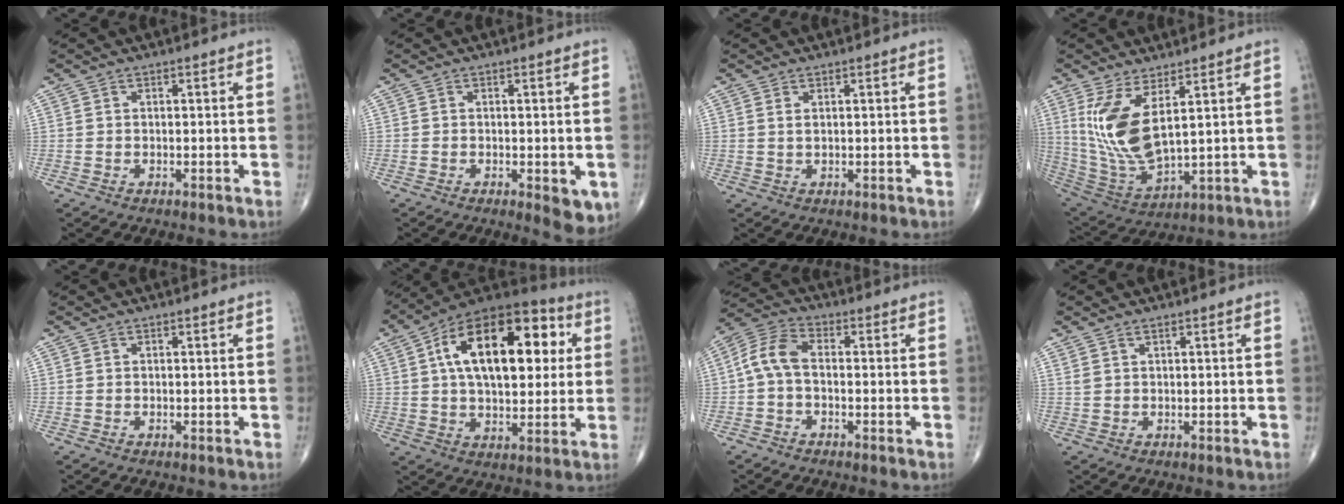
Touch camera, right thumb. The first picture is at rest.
{"total": 5.0, "force": [-1.4, 1.9, 4.4], "torque": [-0.047, -0.010, -0.014]}
{"total": 1.0, "force": [0.5, 0.3, 0.8], "torque": [-0.018, 0.000, 0.012]}
{"total": 13.0, "force": [4.4, 4.9, 11.2], "torque": [-0.236, -0.039, 0.106]}
{"total": 0.0}
{"total": 24.1, "force": [5.7, 12.6, 19.7], "torque": [-0.284, 0.018, 0.081]}
{"total": 6.6, "force": [-0.6, 3.8, 5.4], "torque": [-0.110, 0.023, -0.025]}
{"total": 1.2, "force": [0.9, 0.3, 0.7], "torque": [-0.016, 0.003, 0.022]}